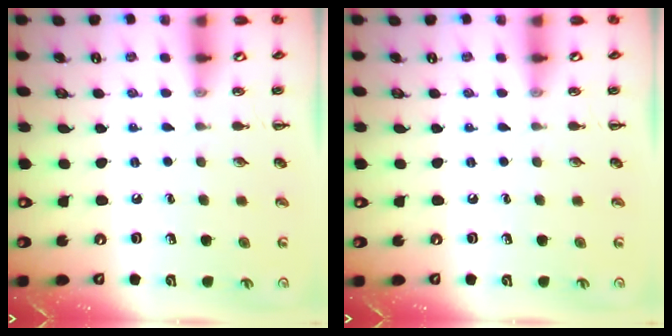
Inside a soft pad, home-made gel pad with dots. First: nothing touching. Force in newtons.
{"total": 0.0}